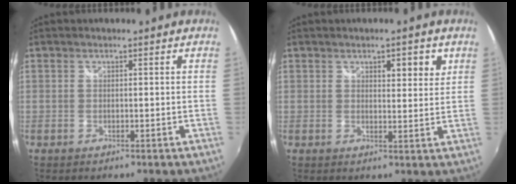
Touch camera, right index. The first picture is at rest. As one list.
[{"total": 4.2, "force": [2.2, 1.6, 3.2], "torque": [-0.040, 0.005, 0.034]}]